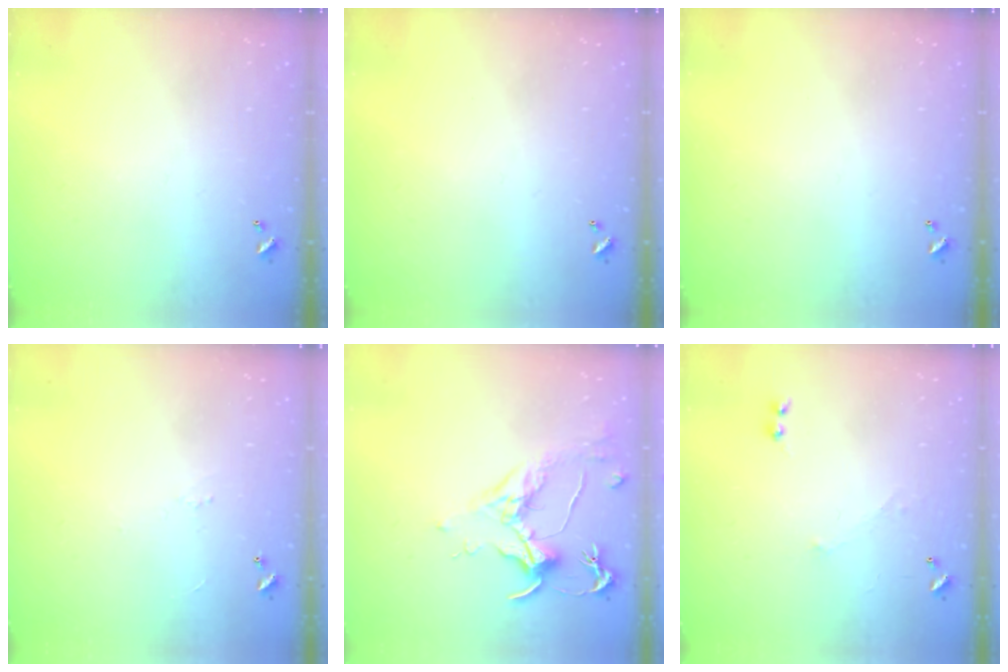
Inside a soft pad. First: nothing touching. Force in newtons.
{"total": 0.0}
{"total": 0.0}
{"total": 2.3, "press": 2.2, "slide": 0.6}
{"total": 1.8, "press": 1.6, "slide": 0.9}
{"total": 0.9, "press": 0.3, "slide": 0.8}